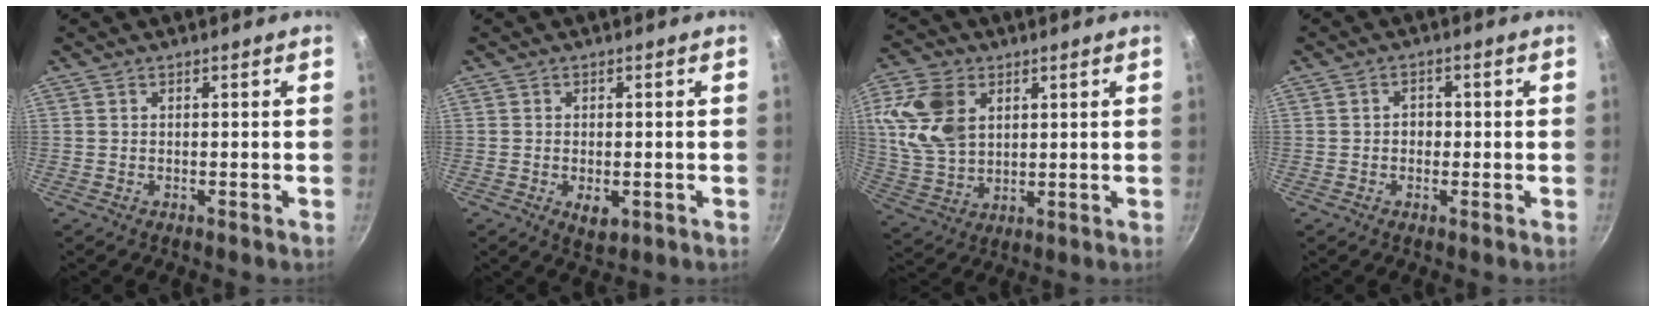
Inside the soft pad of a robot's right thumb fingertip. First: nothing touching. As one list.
[{"total": 3.5, "force": [-0.9, 1.9, 2.8], "torque": [-0.038, -0.005, -0.007]}, {"total": 12.8, "force": [4.0, 8.9, 8.3], "torque": [-0.148, -0.011, 0.086]}, {"total": 2.4, "force": [-0.2, 2.0, 1.3], "torque": [-0.008, 0.005, -0.006]}]